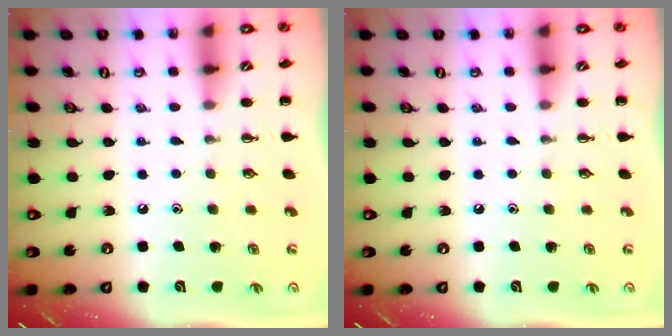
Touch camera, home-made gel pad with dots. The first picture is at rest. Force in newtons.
{"total": 0.0}